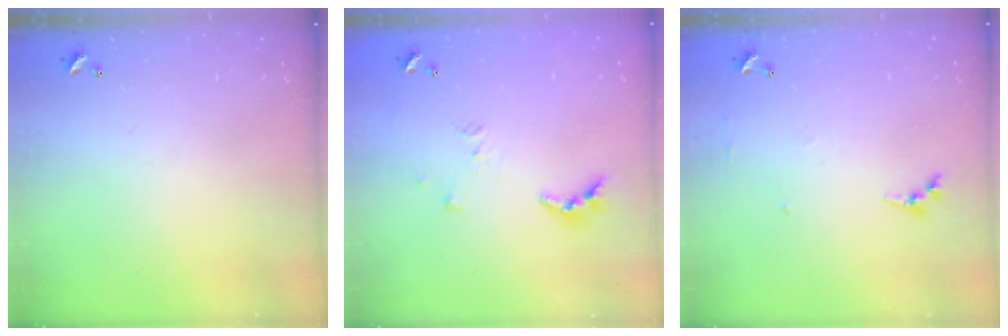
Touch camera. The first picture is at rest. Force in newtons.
{"total": 8.1, "press": 8.1, "slide": 0.7}
{"total": 5.3, "press": 5.2, "slide": 0.6}